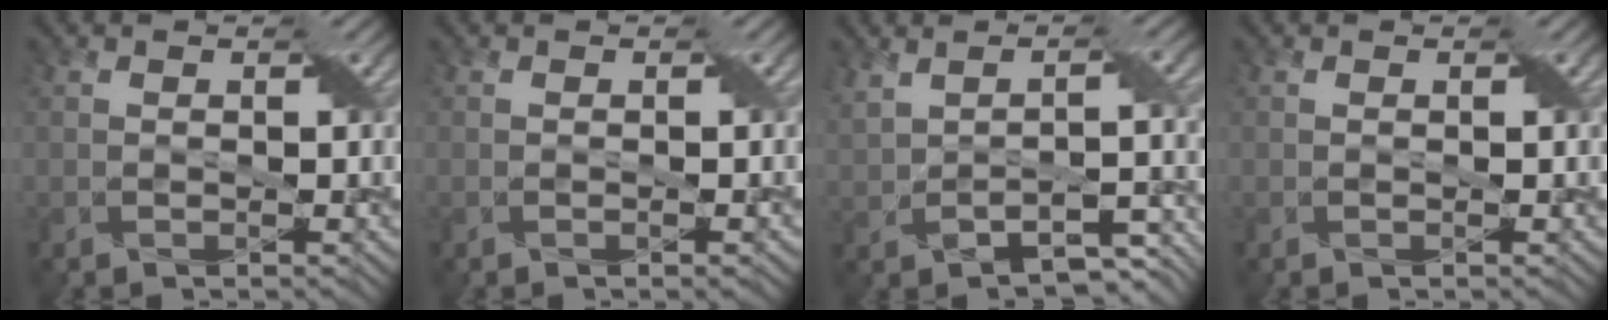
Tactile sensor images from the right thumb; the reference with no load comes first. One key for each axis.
{"total": 0.6, "fx": -0.2, "fy": 0.0, "fz": 0.6, "tx": -0.009, "ty": 0.002, "tz": -0.003}
{"total": 5.6, "fx": -1.1, "fy": 1.9, "fz": 5.2, "tx": -0.097, "ty": -0.005, "tz": -0.012}
{"total": 0.0}